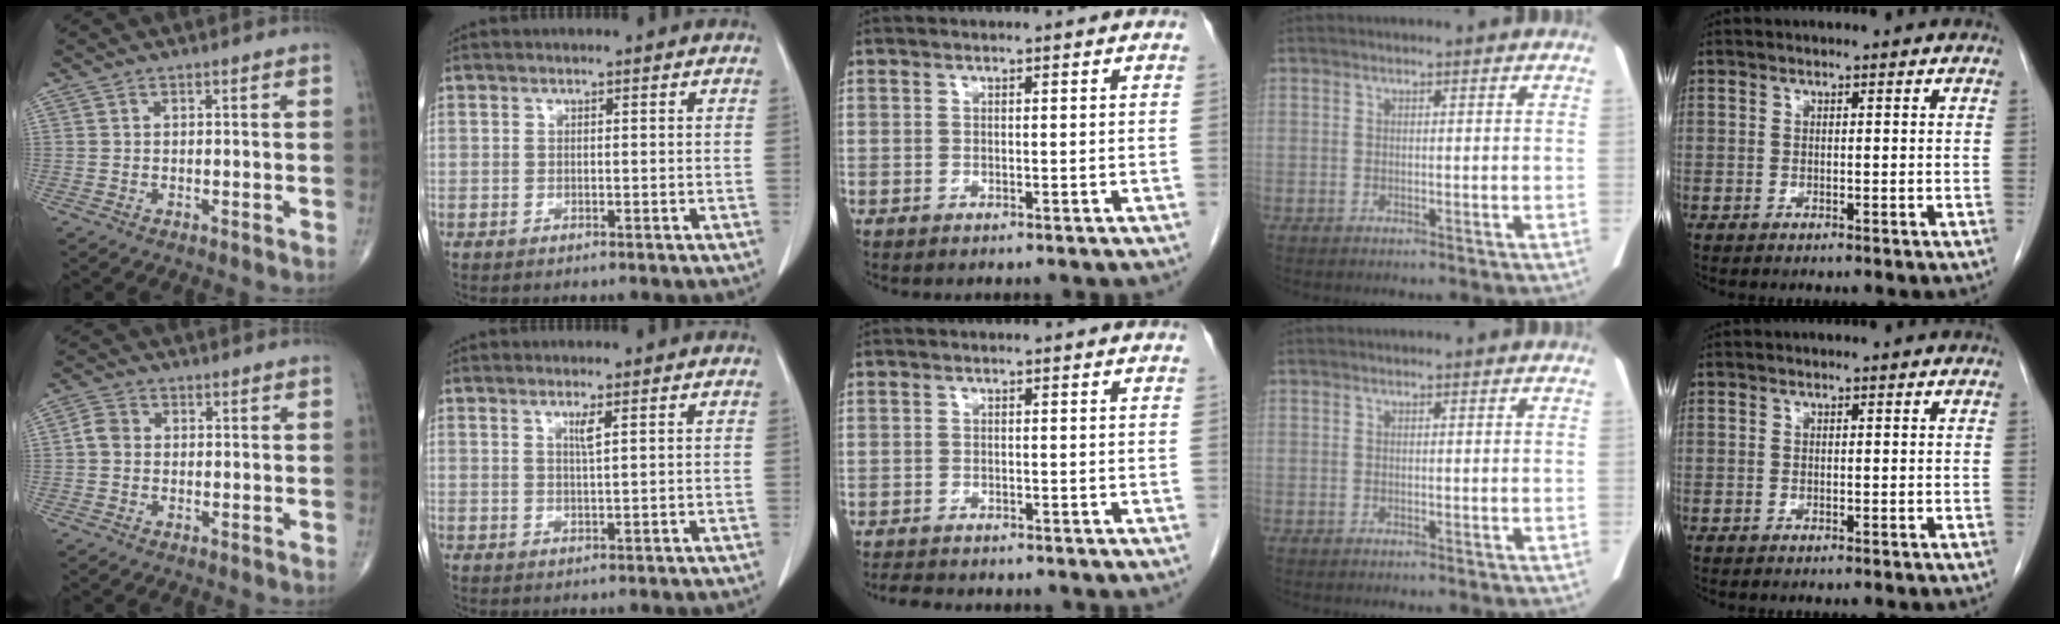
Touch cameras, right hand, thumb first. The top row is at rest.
{"thumb": {"total": 2.9, "force": [-0.1, 2.4, 1.5], "torque": [-0.023, 0.009, -0.008]}, "index": {"total": 1.6, "force": [0.8, -0.2, 1.4], "torque": [-0.030, -0.004, 0.016]}, "middle": {"total": 4.7, "force": [-4.2, 1.2, 1.7], "torque": [-0.030, -0.009, -0.062]}}